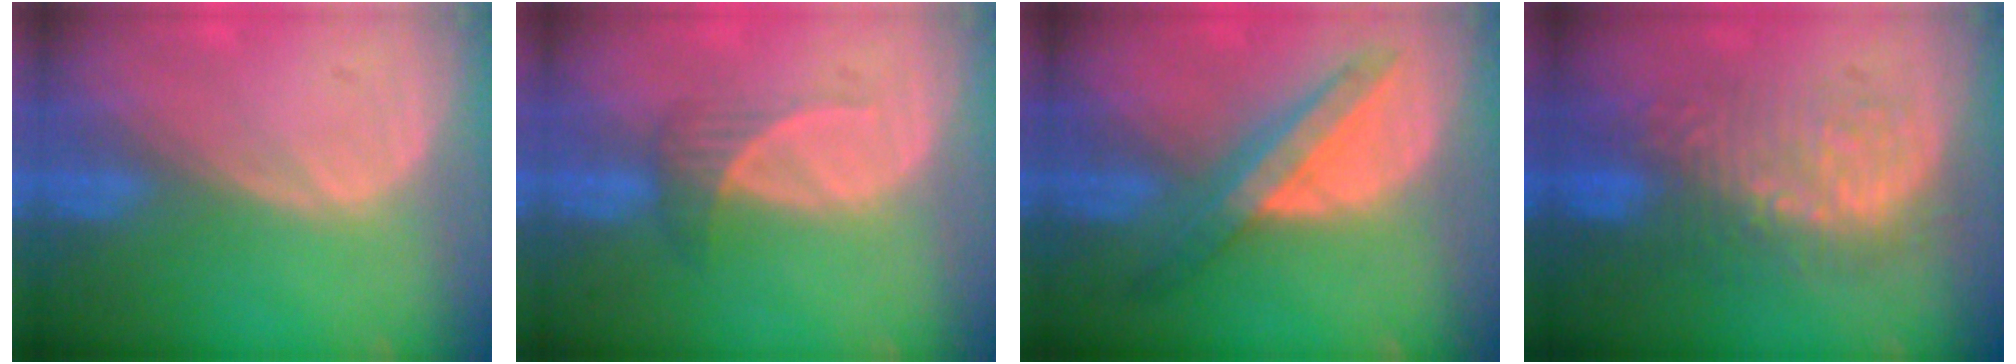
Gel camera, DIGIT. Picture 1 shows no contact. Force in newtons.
{"total": 2.5, "press": 2.3, "slide": 0.9}
{"total": 6.6, "press": 6.5, "slide": 1.2}
{"total": 9.5, "press": 8.8, "slide": 3.5}